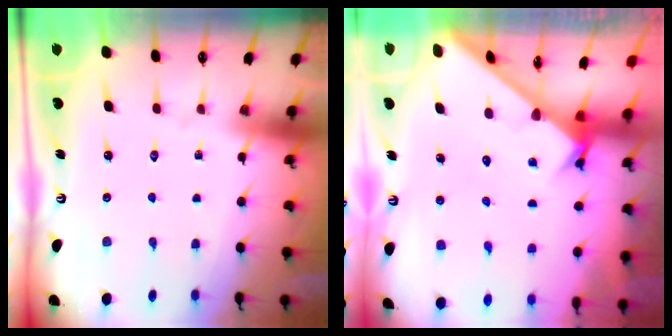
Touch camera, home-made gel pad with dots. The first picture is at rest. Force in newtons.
{"total": 2.6, "press": 2.6, "slide": 0.2}